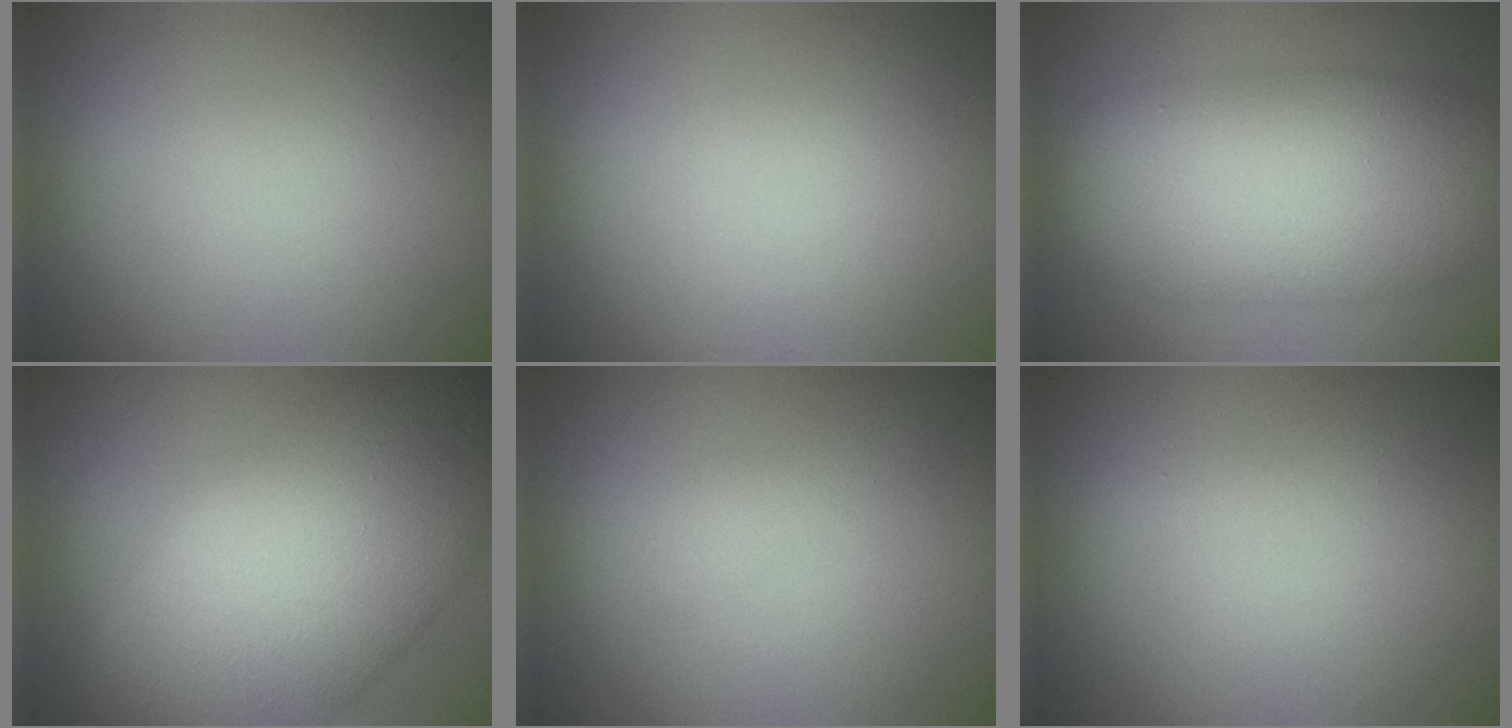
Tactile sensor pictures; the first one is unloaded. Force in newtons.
{"total": 0.0}
{"total": 11.2, "press": 11.2, "slide": 0.4}
{"total": 14.5, "press": 14.5, "slide": 0.6}
{"total": 1.1, "press": 1.1, "slide": 0.0}
{"total": 0.7, "press": 0.7, "slide": 0.0}